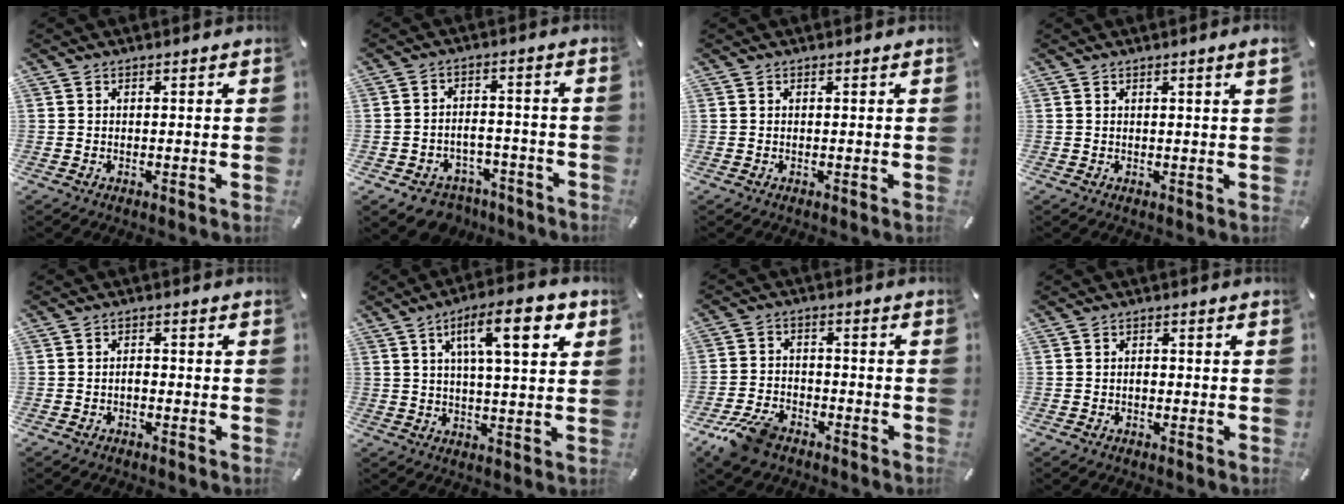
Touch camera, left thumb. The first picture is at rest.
{"total": 6.6, "force": [-4.7, 4.2, 1.7], "torque": [-0.023, 0.034, -0.083]}
{"total": 0.0}
{"total": 2.0, "force": [0.9, 0.0, 1.8], "torque": [-0.034, 0.001, 0.014]}
{"total": 1.6, "force": [-0.8, 1.0, 1.0], "torque": [-0.020, 0.006, -0.018]}
{"total": 13.7, "force": [5.6, 4.0, 11.8], "torque": [-0.185, -0.005, 0.084]}
{"total": 8.7, "force": [-6.1, 4.7, 4.0], "torque": [-0.080, 0.030, -0.115]}
{"total": 1.1, "force": [-0.5, 0.8, 0.7], "torque": [-0.014, 0.003, -0.010]}